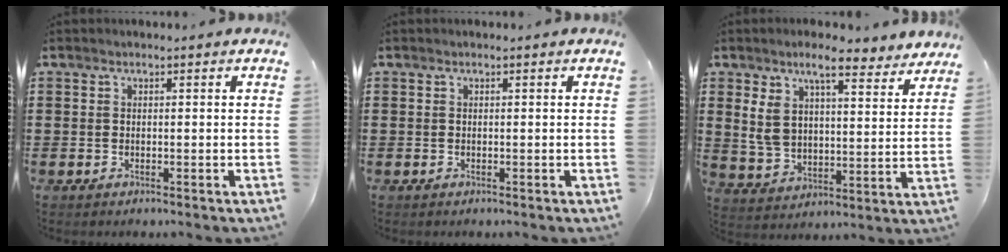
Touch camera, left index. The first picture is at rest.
{"total": 0.0}
{"total": 9.4, "force": [7.0, 2.7, 5.6], "torque": [-0.121, -0.020, 0.125]}